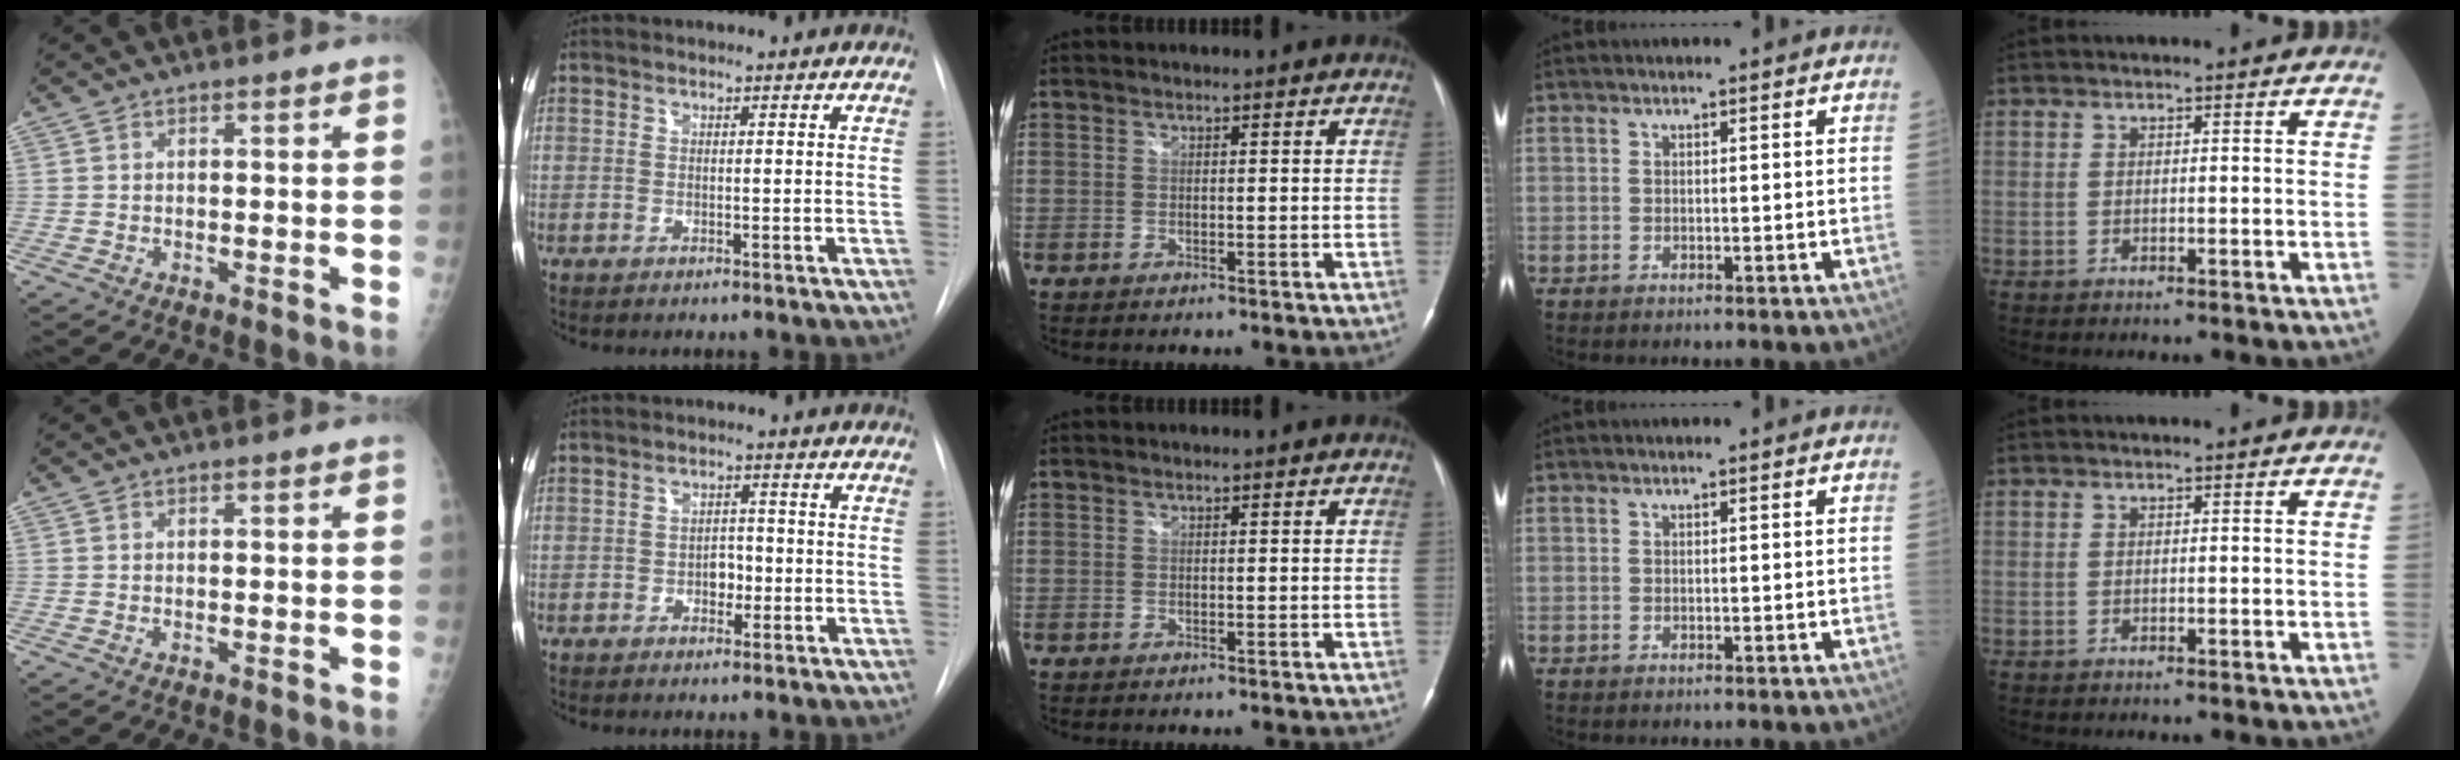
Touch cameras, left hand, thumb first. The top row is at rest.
{"index": {"total": 2.0, "force": [-0.6, 1.3, 1.4], "torque": [-0.017, 0.005, -0.007]}}